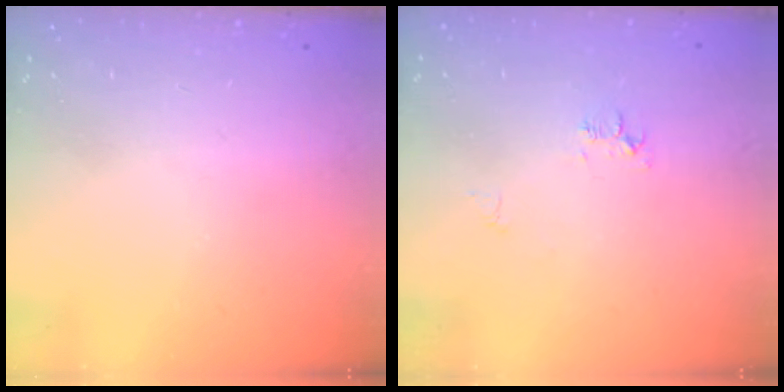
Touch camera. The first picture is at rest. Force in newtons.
{"total": 6.0, "press": 5.9, "slide": 0.6}